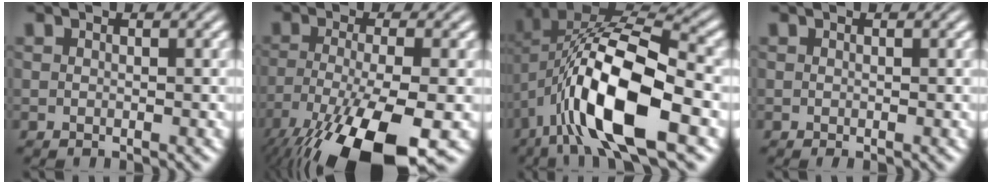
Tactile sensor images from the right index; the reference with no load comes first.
{"total": 10.5, "force": [-5.2, 4.2, 8.1], "torque": [-0.153, -0.047, -0.055]}
{"total": 12.7, "force": [-1.4, 7.0, 10.5], "torque": [-0.197, -0.029, -0.015]}
{"total": 0.0}